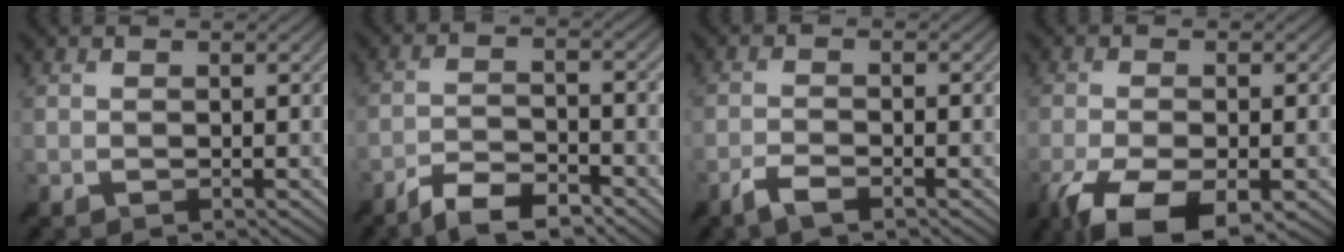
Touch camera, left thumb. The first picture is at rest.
{"total": 6.3, "force": [-4.9, 1.5, 3.7], "torque": [-0.073, 0.001, -0.097]}
{"total": 2.6, "force": [-1.8, 0.5, 1.8], "torque": [-0.043, 0.002, -0.045]}
{"total": 9.8, "force": [-5.5, 3.4, 7.4], "torque": [-0.158, -0.019, -0.094]}